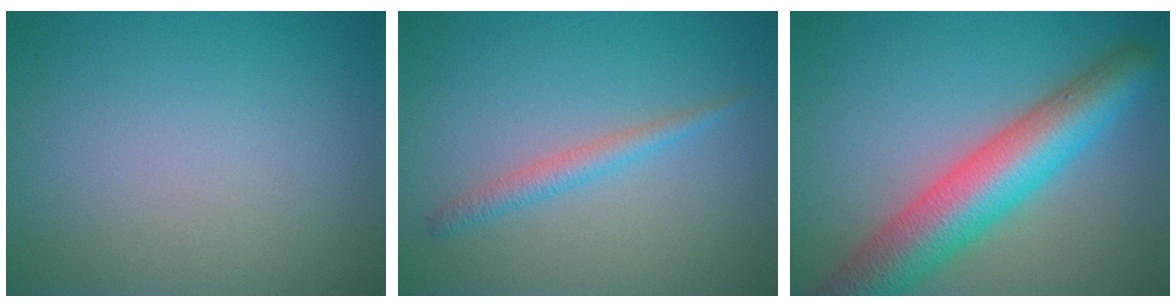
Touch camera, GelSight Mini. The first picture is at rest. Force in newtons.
{"total": 1.8, "press": 1.8, "slide": 0.1}
{"total": 9.1, "press": 9.1, "slide": 0.2}